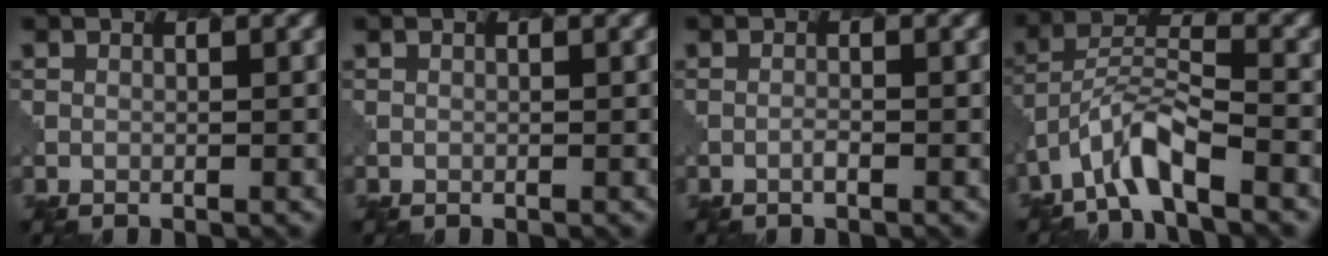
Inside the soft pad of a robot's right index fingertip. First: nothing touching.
{"total": 0.0}
{"total": 0.0}
{"total": 4.9, "force": [-3.5, 1.2, 3.3], "torque": [-0.063, 0.006, -0.070]}